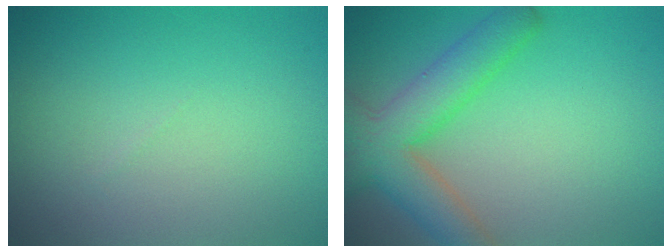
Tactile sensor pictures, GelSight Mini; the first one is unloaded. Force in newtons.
{"total": 6.3, "press": 6.2, "slide": 0.4}